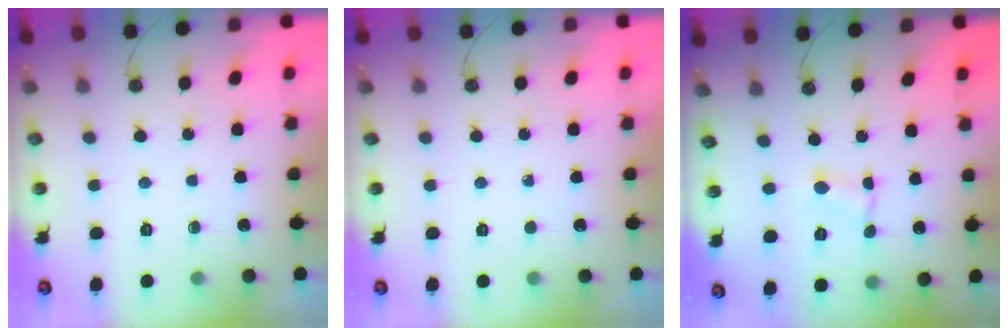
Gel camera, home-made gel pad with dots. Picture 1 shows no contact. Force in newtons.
{"total": 0.0}
{"total": 0.8, "press": 0.8, "slide": 0.1}